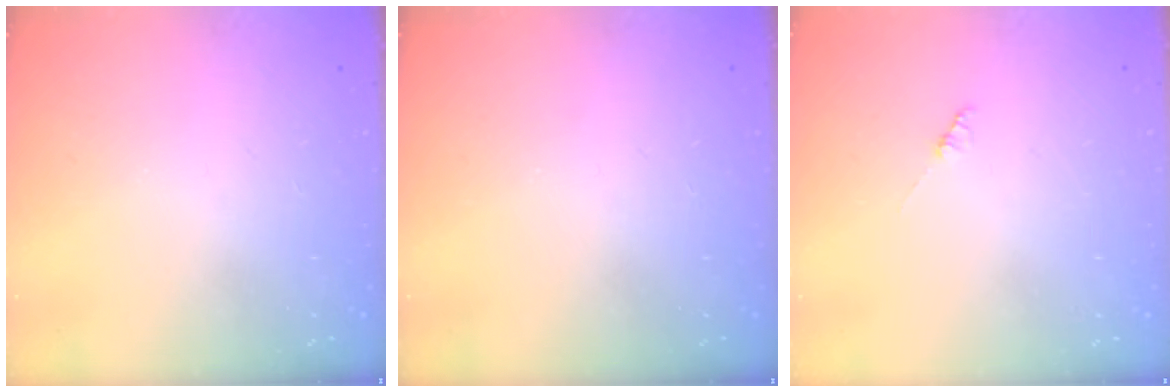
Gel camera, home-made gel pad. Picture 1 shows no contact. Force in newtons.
{"total": 0.0}
{"total": 1.4, "press": 1.4, "slide": 0.2}